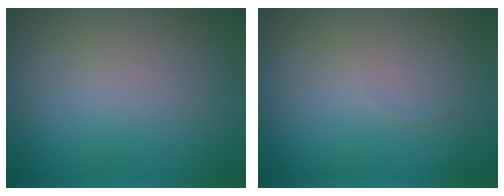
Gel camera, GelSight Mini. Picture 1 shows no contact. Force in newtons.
{"total": 0.0}